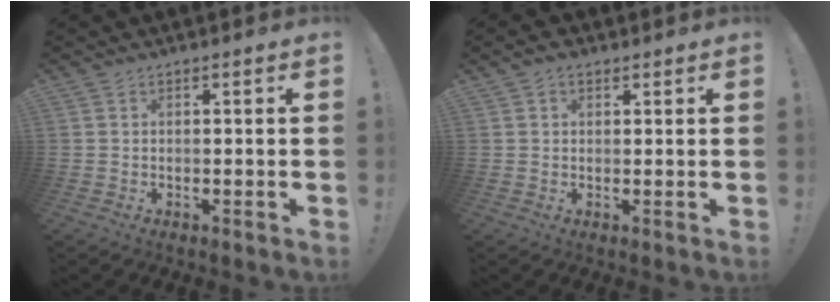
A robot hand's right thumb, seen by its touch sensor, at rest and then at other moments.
{"total": 2.4, "force": [1.3, 1.7, 1.1], "torque": [-0.007, -0.008, 0.023]}